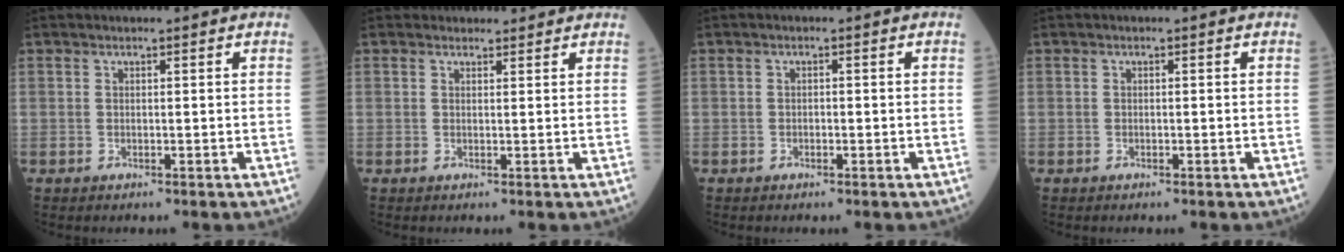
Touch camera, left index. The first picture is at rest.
{"total": 2.6, "force": [2.4, 0.9, 0.0], "torque": [0.000, 0.011, 0.029]}
{"total": 0.5, "force": [-0.4, 0.2, 0.2], "torque": [0.000, -0.001, -0.011]}
{"total": 0.0}